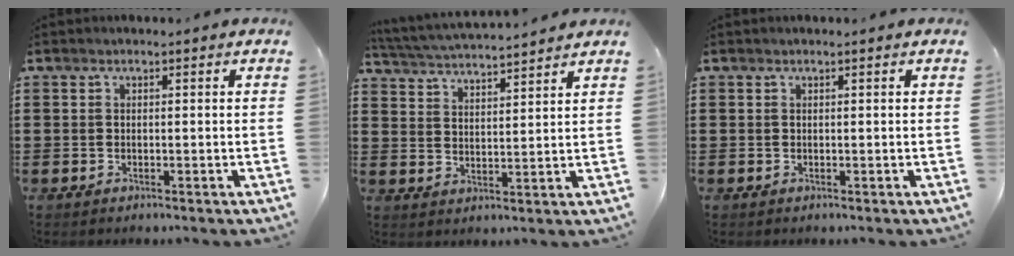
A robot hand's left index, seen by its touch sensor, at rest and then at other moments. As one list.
[{"total": 4.2, "force": [4.1, -0.3, 0.7], "torque": [-0.034, -0.027, 0.069]}, {"total": 0.0}]